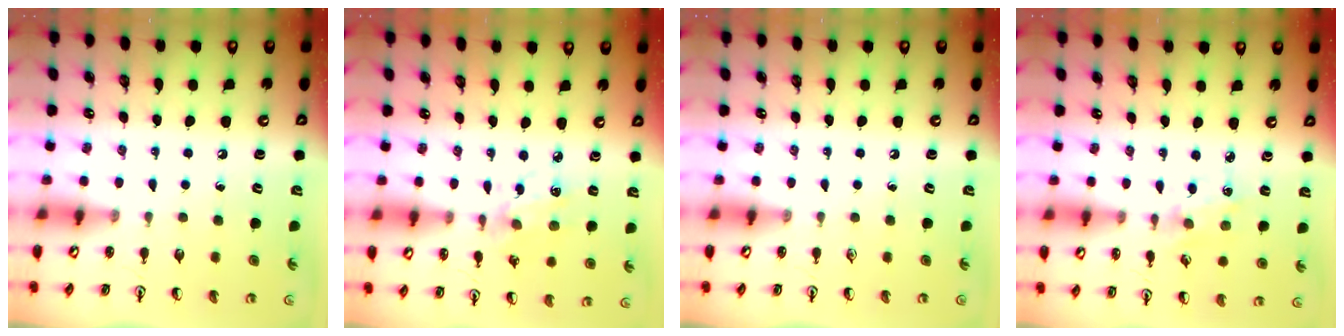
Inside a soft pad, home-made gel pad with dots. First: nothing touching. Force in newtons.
{"total": 4.8, "press": 4.6, "slide": 1.5}
{"total": 0.0}
{"total": 1.1, "press": 1.1, "slide": 0.1}